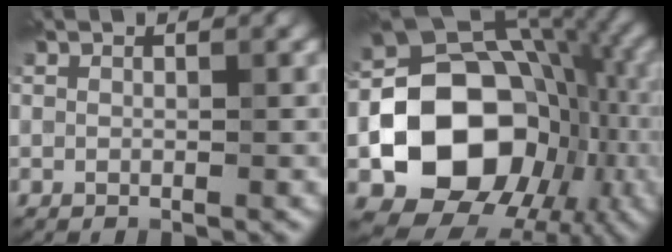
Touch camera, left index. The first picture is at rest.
{"total": 14.8, "force": [-3.4, 11.4, 8.7], "torque": [-0.120, -0.006, -0.069]}